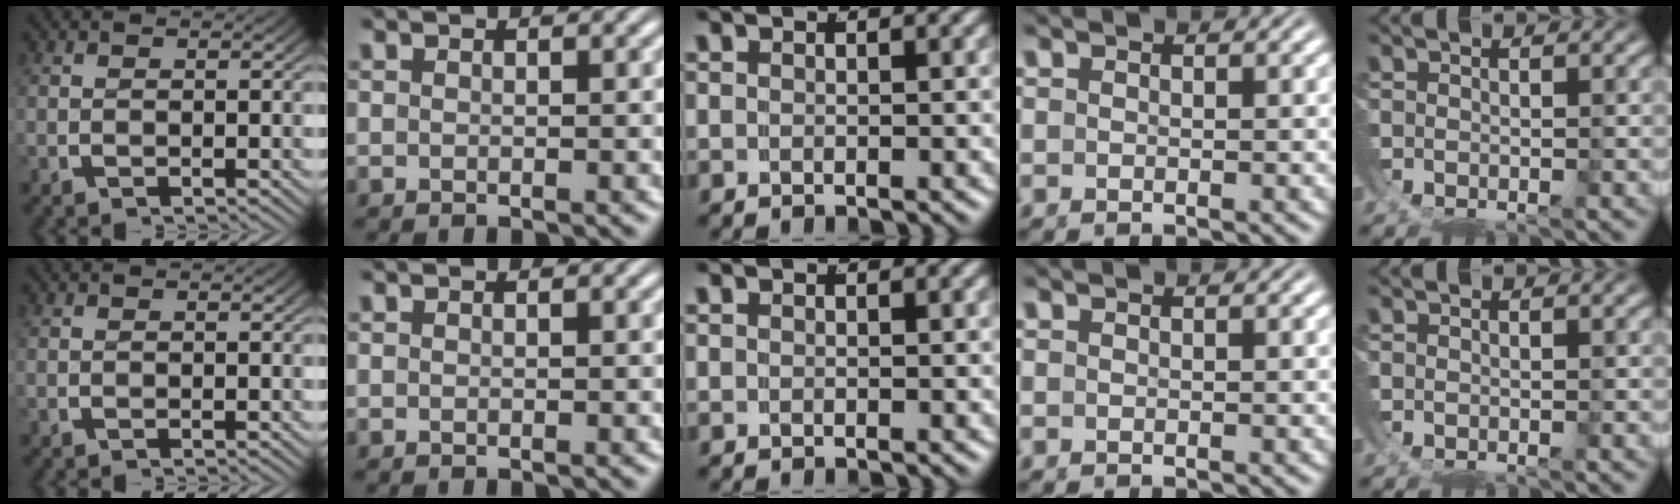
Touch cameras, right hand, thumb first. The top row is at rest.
{}